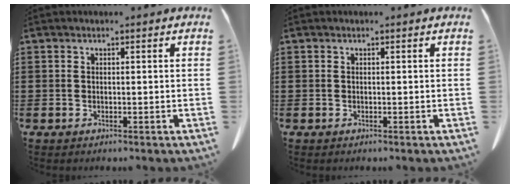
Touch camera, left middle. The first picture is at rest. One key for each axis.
{"total": 0.0}